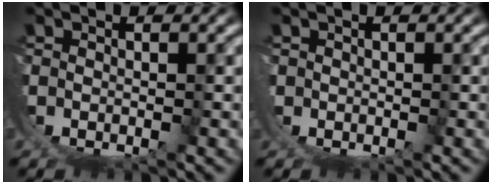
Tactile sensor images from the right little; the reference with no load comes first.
{"total": 0.9, "force": [-0.2, 0.8, 0.2], "torque": [-0.018, -0.014, 0.005]}